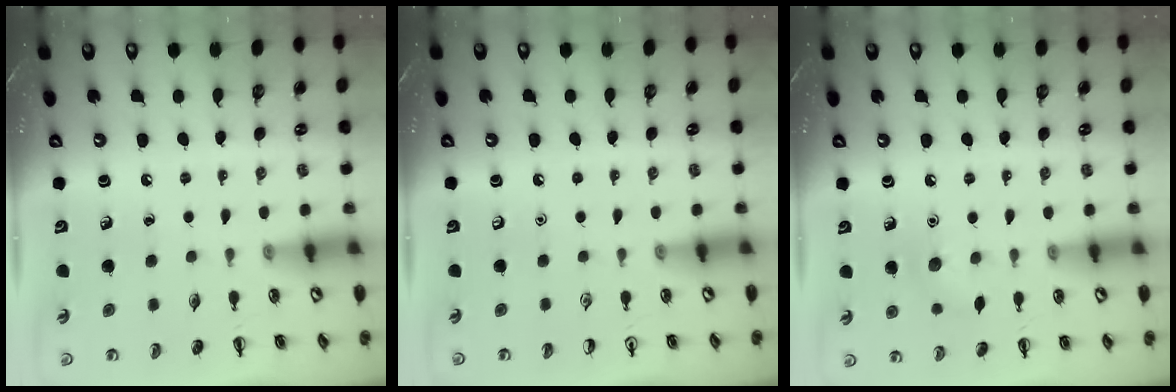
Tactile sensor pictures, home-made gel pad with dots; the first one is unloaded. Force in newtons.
{"total": 0.0}
{"total": 7.0, "press": 6.7, "slide": 1.8}